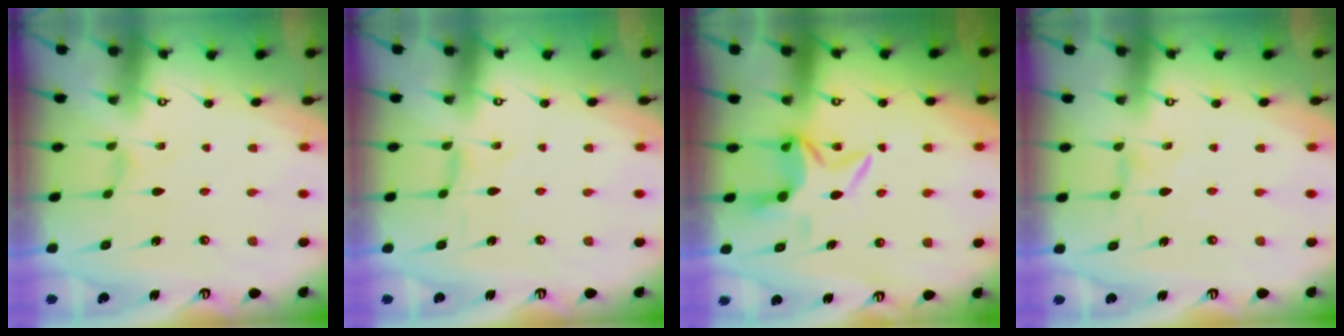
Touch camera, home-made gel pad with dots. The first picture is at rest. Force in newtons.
{"total": 0.0}
{"total": 6.7, "press": 6.7, "slide": 0.7}
{"total": 0.8, "press": 0.8, "slide": 0.3}